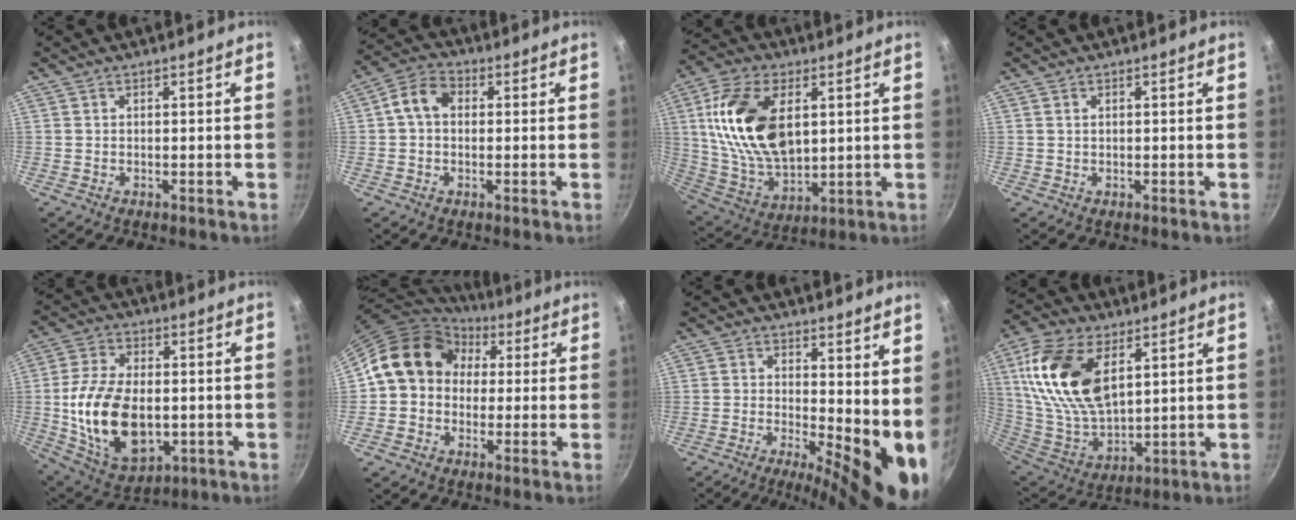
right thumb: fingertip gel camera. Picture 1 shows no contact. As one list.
[{"total": 6.3, "force": [0.7, 4.5, 4.4], "torque": [-0.076, 0.021, -0.001]}, {"total": 20.0, "force": [4.5, 11.8, 15.4], "torque": [-0.271, -0.013, 0.095]}, {"total": 0.5, "force": [0.2, 0.3, 0.4], "torque": [-0.006, 0.001, 0.004]}, {"total": 18.2, "force": [-1.5, 11.1, 14.3], "torque": [-0.251, 0.002, -0.013]}, {"total": 14.3, "force": [2.2, 12.1, 7.3], "torque": [-0.092, 0.036, 0.015]}, {"total": 12.3, "force": [-0.3, 4.6, 11.4], "torque": [-0.133, -0.015, -0.001]}, {"total": 20.0, "force": [7.1, 11.1, 15.1], "torque": [-0.282, -0.025, 0.147]}]